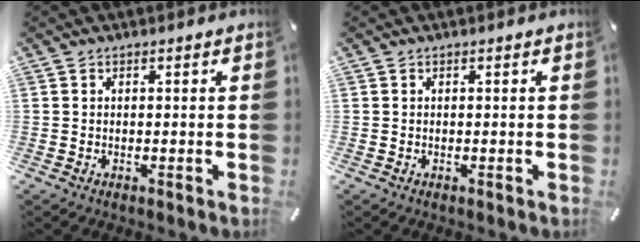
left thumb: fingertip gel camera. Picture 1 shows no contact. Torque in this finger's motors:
{"motor_torque": [-0.10, -0.08, 0.00, 0.00, 0.00]}